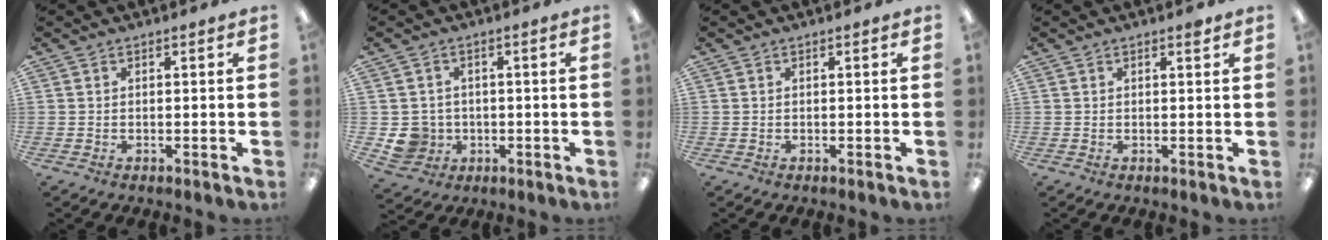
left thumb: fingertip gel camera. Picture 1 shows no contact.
{"total": 5.6, "force": [-0.6, 5.4, 1.0], "torque": [-0.028, 0.010, -0.003]}
{"total": 0.0}
{"total": 1.1, "force": [0.9, 0.1, 0.7], "torque": [-0.008, -0.004, 0.013]}